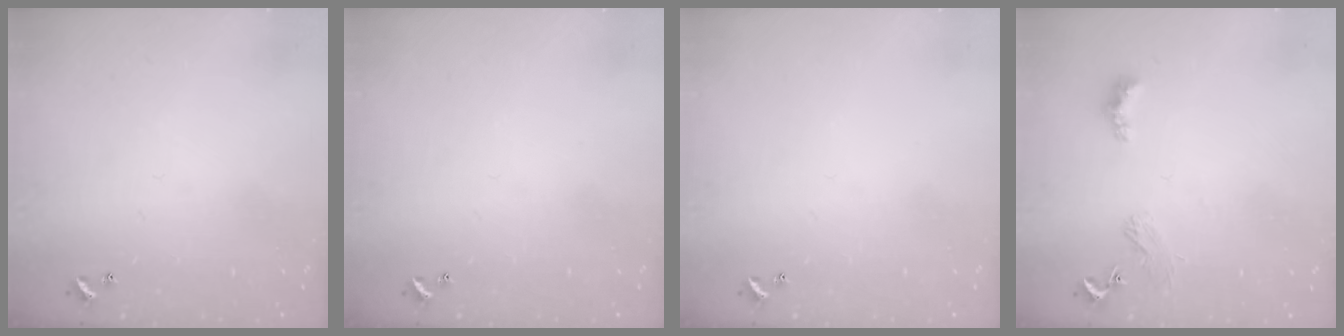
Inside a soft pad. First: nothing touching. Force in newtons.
{"total": 0.0}
{"total": 0.0}
{"total": 2.4, "press": 2.3, "slide": 0.5}